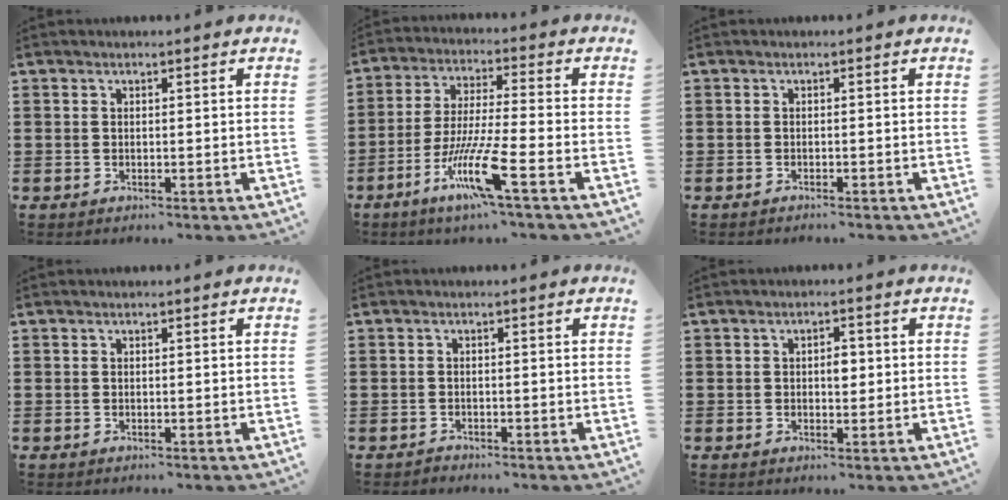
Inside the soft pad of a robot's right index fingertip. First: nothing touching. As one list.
[{"total": 10.6, "force": [-5.7, 0.7, 9.0], "torque": [-0.193, -0.010, -0.111]}, {"total": 0.5, "force": [-0.5, 0.0, 0.1], "torque": [-0.004, -0.003, -0.010]}, {"total": 0.0}, {"total": 0.8, "force": [-0.7, 0.2, 0.0], "torque": [-0.002, 0.002, -0.017]}, {"total": 2.4, "force": [0.2, 1.2, 2.0], "torque": [-0.024, -0.001, -0.002]}]